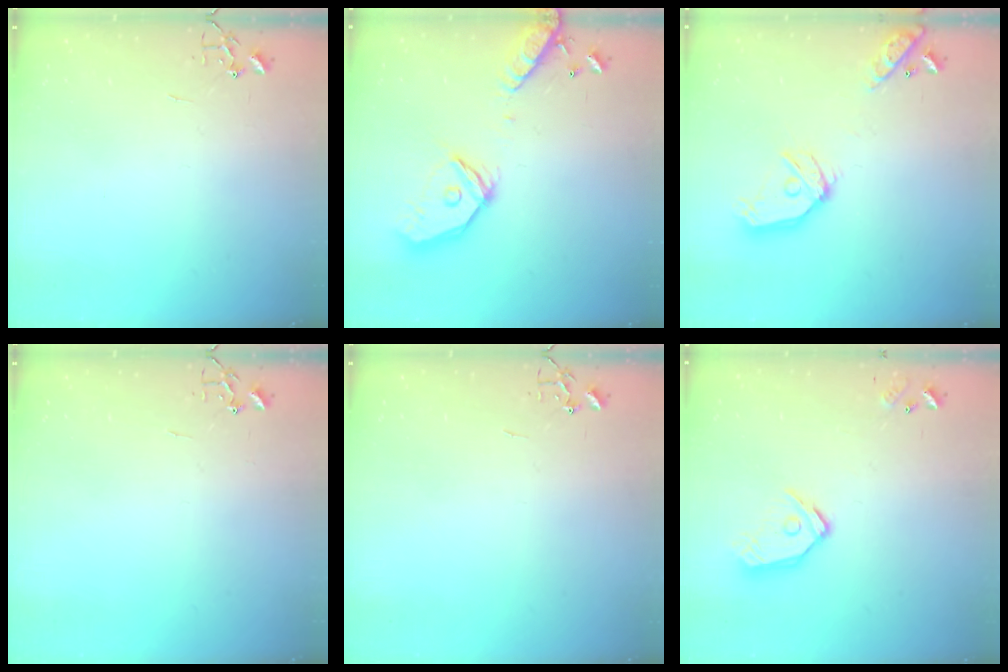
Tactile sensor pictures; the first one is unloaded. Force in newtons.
{"total": 18.4, "press": 18.2, "slide": 3.1}
{"total": 16.2, "press": 16.0, "slide": 2.5}
{"total": 0.0}
{"total": 0.0}
{"total": 12.1, "press": 12.0, "slide": 1.5}